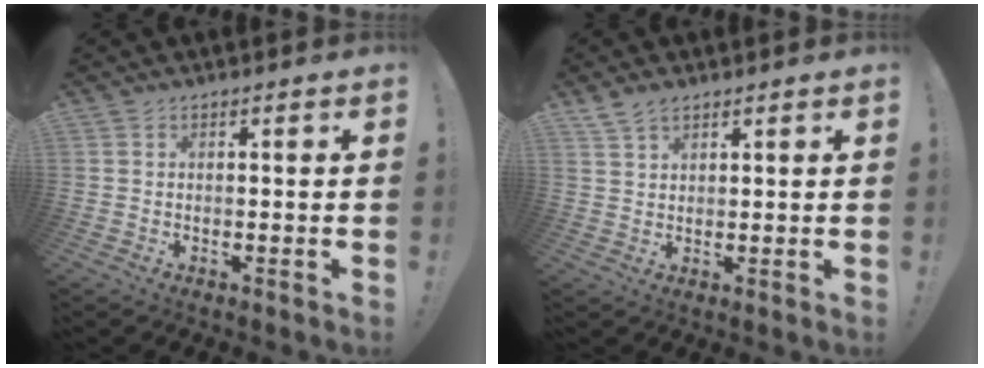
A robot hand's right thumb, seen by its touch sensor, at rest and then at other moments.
{"total": 4.1, "force": [3.2, 1.9, 1.8], "torque": [-0.031, -0.016, 0.060]}